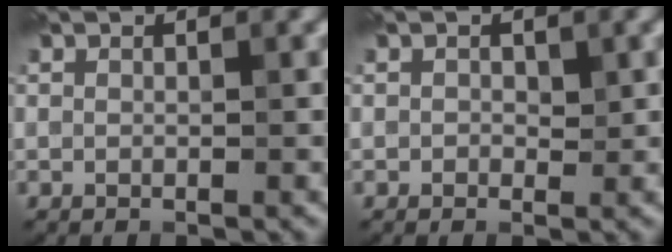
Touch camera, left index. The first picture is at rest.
{"total": 0.7, "force": [0.1, 0.6, 0.2], "torque": [0.000, 0.005, -0.001]}